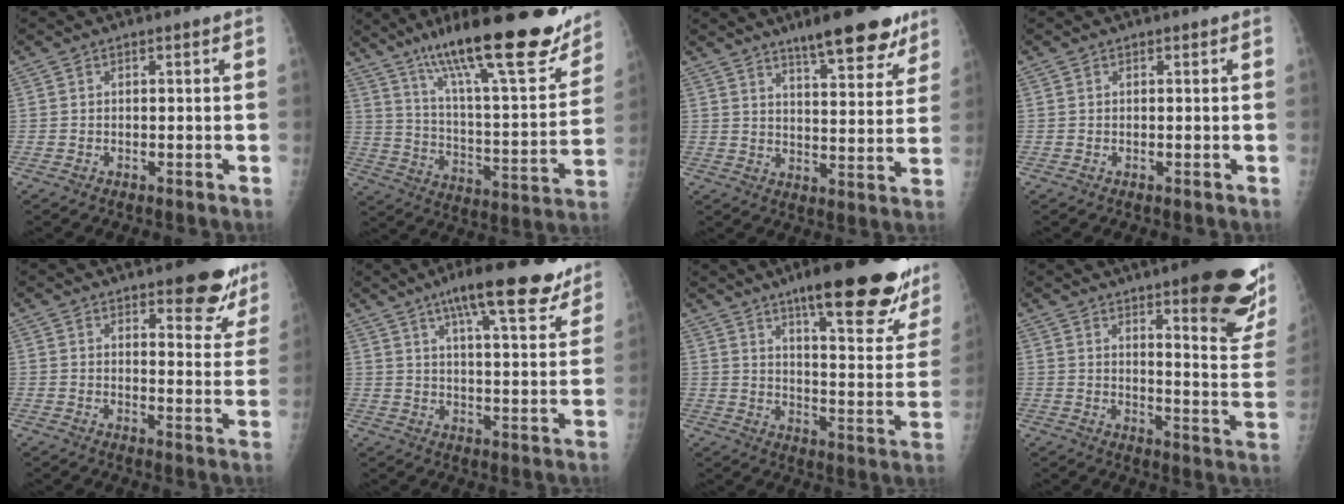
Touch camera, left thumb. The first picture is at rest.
{"total": 27.4, "force": [19.1, 5.9, 18.7], "torque": [-0.265, -0.068, 0.299]}
{"total": 14.0, "force": [9.9, 3.4, 9.3], "torque": [-0.094, -0.053, 0.143]}
{"total": 0.0}
{"total": 12.0, "force": [8.7, 4.0, 7.3], "torque": [-0.044, -0.052, 0.103]}
{"total": 16.9, "force": [11.7, 3.9, 11.5], "torque": [-0.139, -0.043, 0.167]}
{"total": 25.3, "force": [16.8, 5.7, 18.0], "torque": [-0.209, -0.071, 0.227]}
{"total": 23.3, "force": [13.6, 5.3, 18.1], "torque": [-0.202, -0.074, 0.178]}